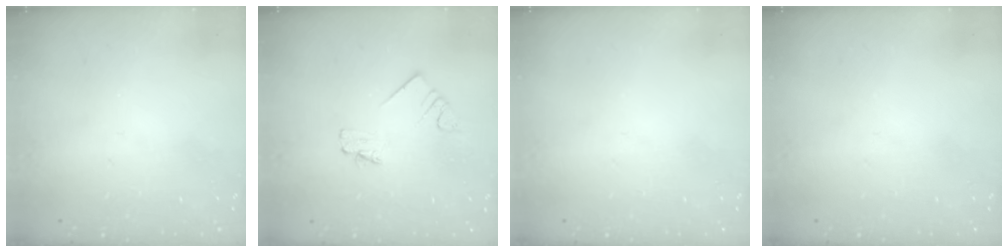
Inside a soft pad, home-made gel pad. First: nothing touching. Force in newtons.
{"total": 2.0, "press": 2.0, "slide": 0.3}
{"total": 0.0}
{"total": 0.0}